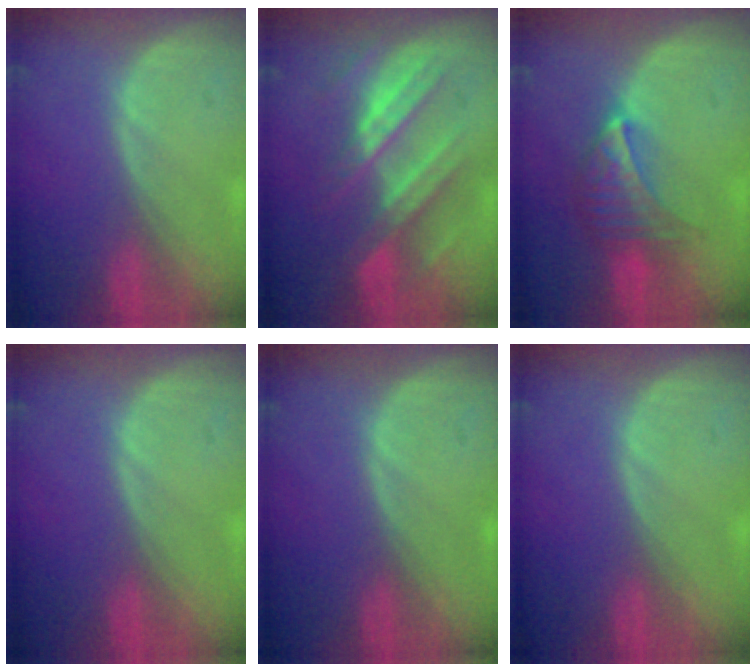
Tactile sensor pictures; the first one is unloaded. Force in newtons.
{"total": 8.1, "press": 8.0, "slide": 1.3}
{"total": 7.1, "press": 6.3, "slide": 3.3}
{"total": 0.0}
{"total": 0.0}
{"total": 0.0}